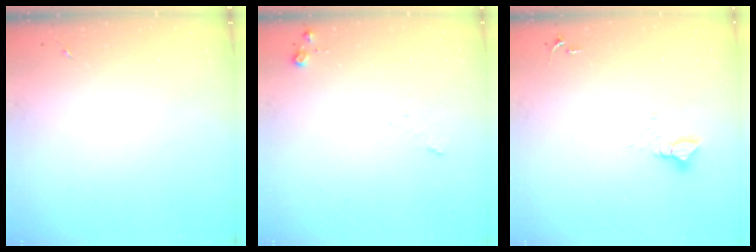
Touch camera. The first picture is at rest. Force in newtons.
{"total": 6.2, "press": 6.2, "slide": 0.5}
{"total": 3.9, "press": 3.9, "slide": 0.2}